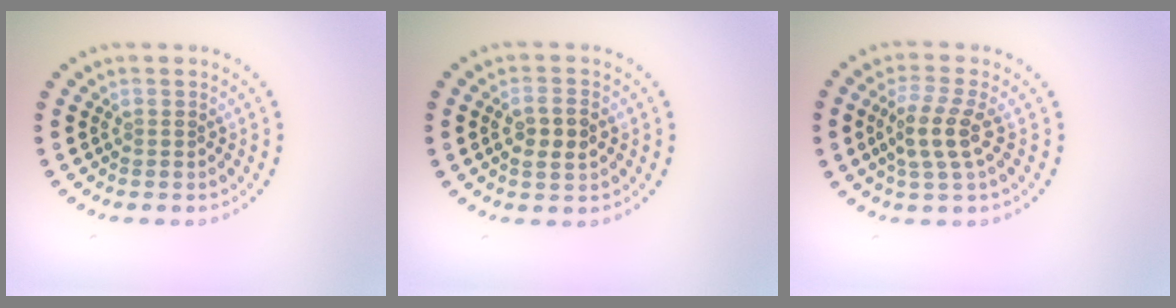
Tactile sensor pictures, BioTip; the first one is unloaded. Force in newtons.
{"total": 2.6, "press": 2.6, "slide": 0.5}
{"total": 3.1, "press": 2.7, "slide": 1.6}